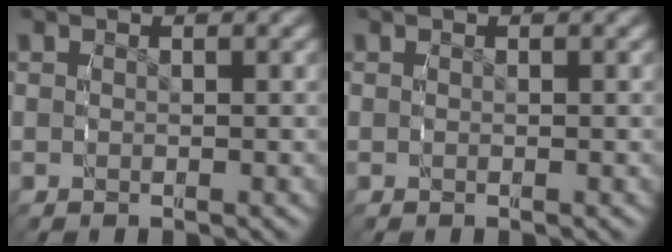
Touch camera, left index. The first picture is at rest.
{"total": 0.0}